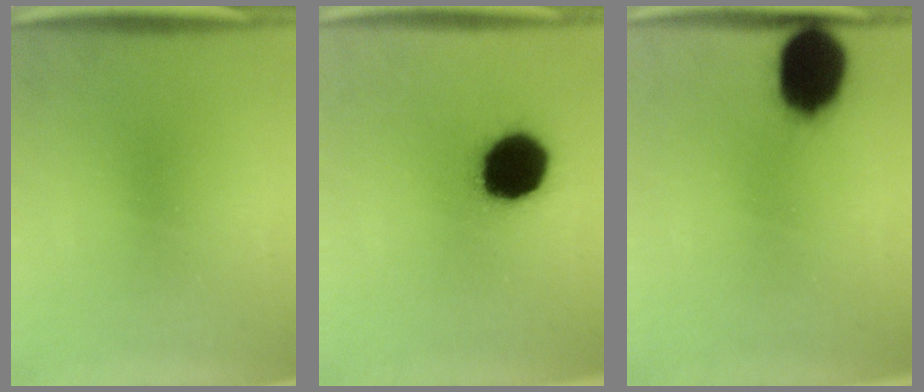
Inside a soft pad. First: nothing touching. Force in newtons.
{"total": 17.0}
{"total": 13.4}